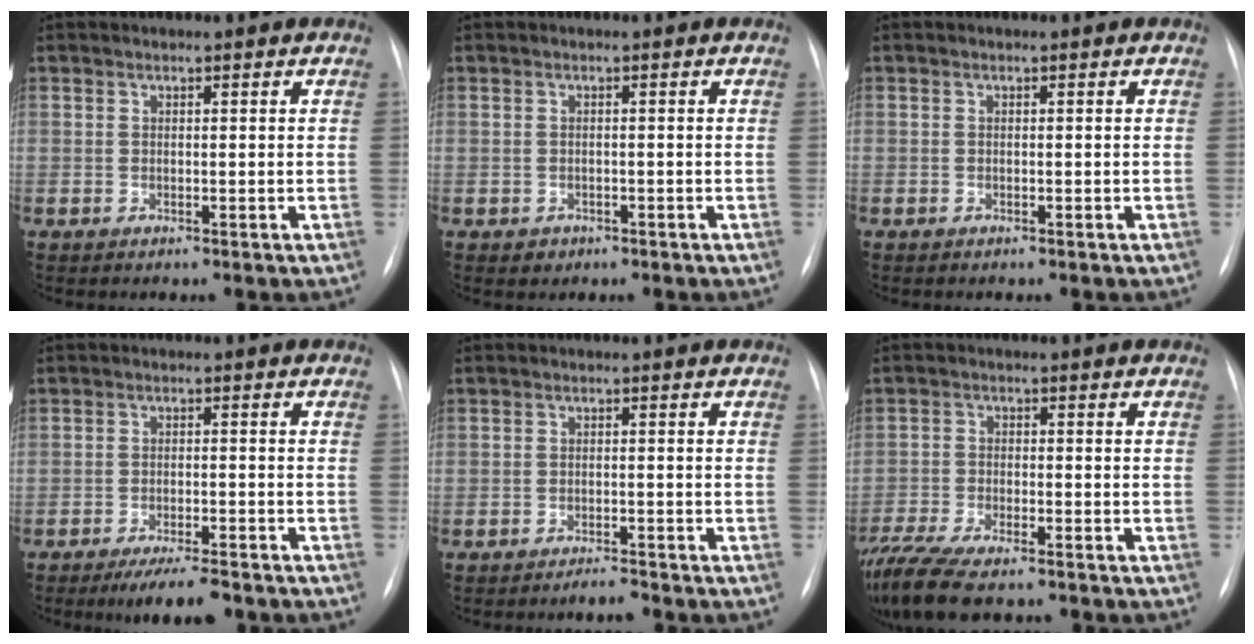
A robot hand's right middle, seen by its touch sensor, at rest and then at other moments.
{"total": 1.5, "force": [-0.8, 1.2, 0.1], "torque": [-0.003, 0.004, -0.007]}
{"total": 0.0}
{"total": 6.5, "force": [-5.1, 1.2, 3.8], "torque": [-0.056, -0.010, -0.077]}
{"total": 1.7, "force": [-1.7, 0.1, 0.4], "torque": [-0.006, -0.003, -0.025]}
{"total": 11.9, "force": [-9.8, 2.5, 6.3], "torque": [-0.114, -0.020, -0.159]}